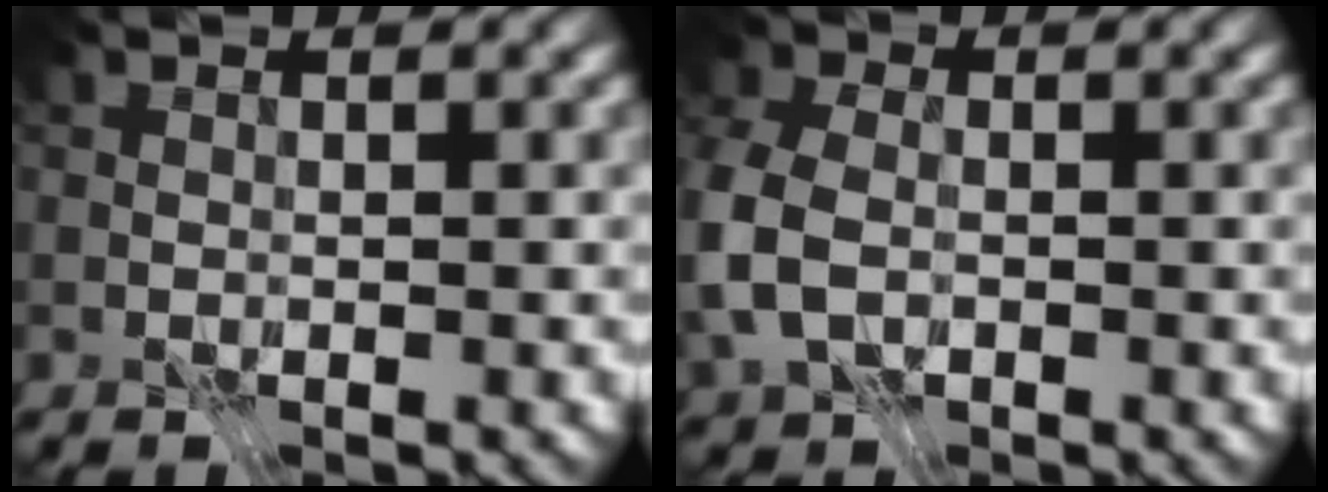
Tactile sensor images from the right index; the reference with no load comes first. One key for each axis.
{"total": 7.2, "fx": -1.5, "fy": 5.2, "fz": 4.7, "tx": -0.132, "ty": -0.004, "tz": -0.039}